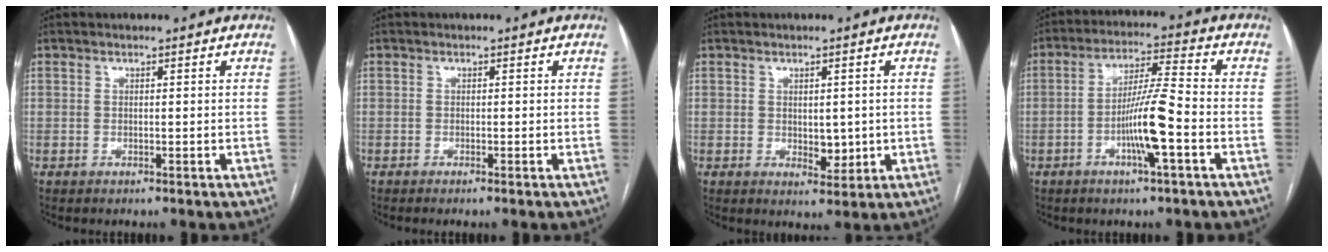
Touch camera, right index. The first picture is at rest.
{"total": 0.6, "force": [-0.4, -0.2, 0.4], "torque": [-0.009, -0.001, -0.007]}
{"total": 3.7, "force": [-0.1, 2.1, 3.1], "torque": [-0.040, -0.002, 0.008]}
{"total": 9.4, "force": [-3.0, 0.1, 8.9], "torque": [-0.169, 0.002, -0.056]}